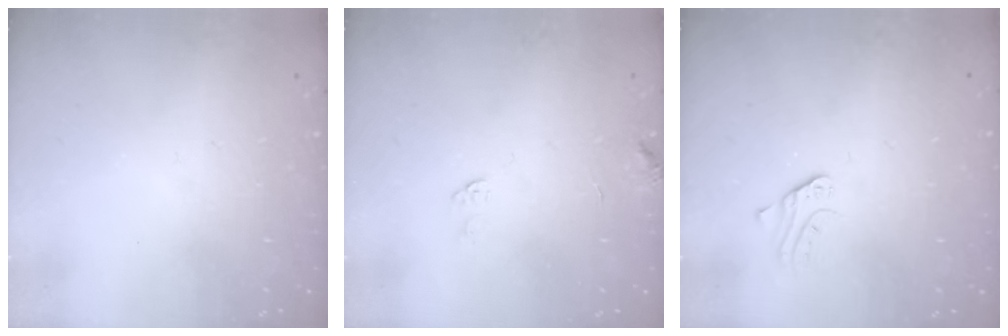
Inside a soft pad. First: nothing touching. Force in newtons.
{"total": 6.2, "press": 6.2, "slide": 0.5}
{"total": 2.0, "press": 2.0, "slide": 0.2}